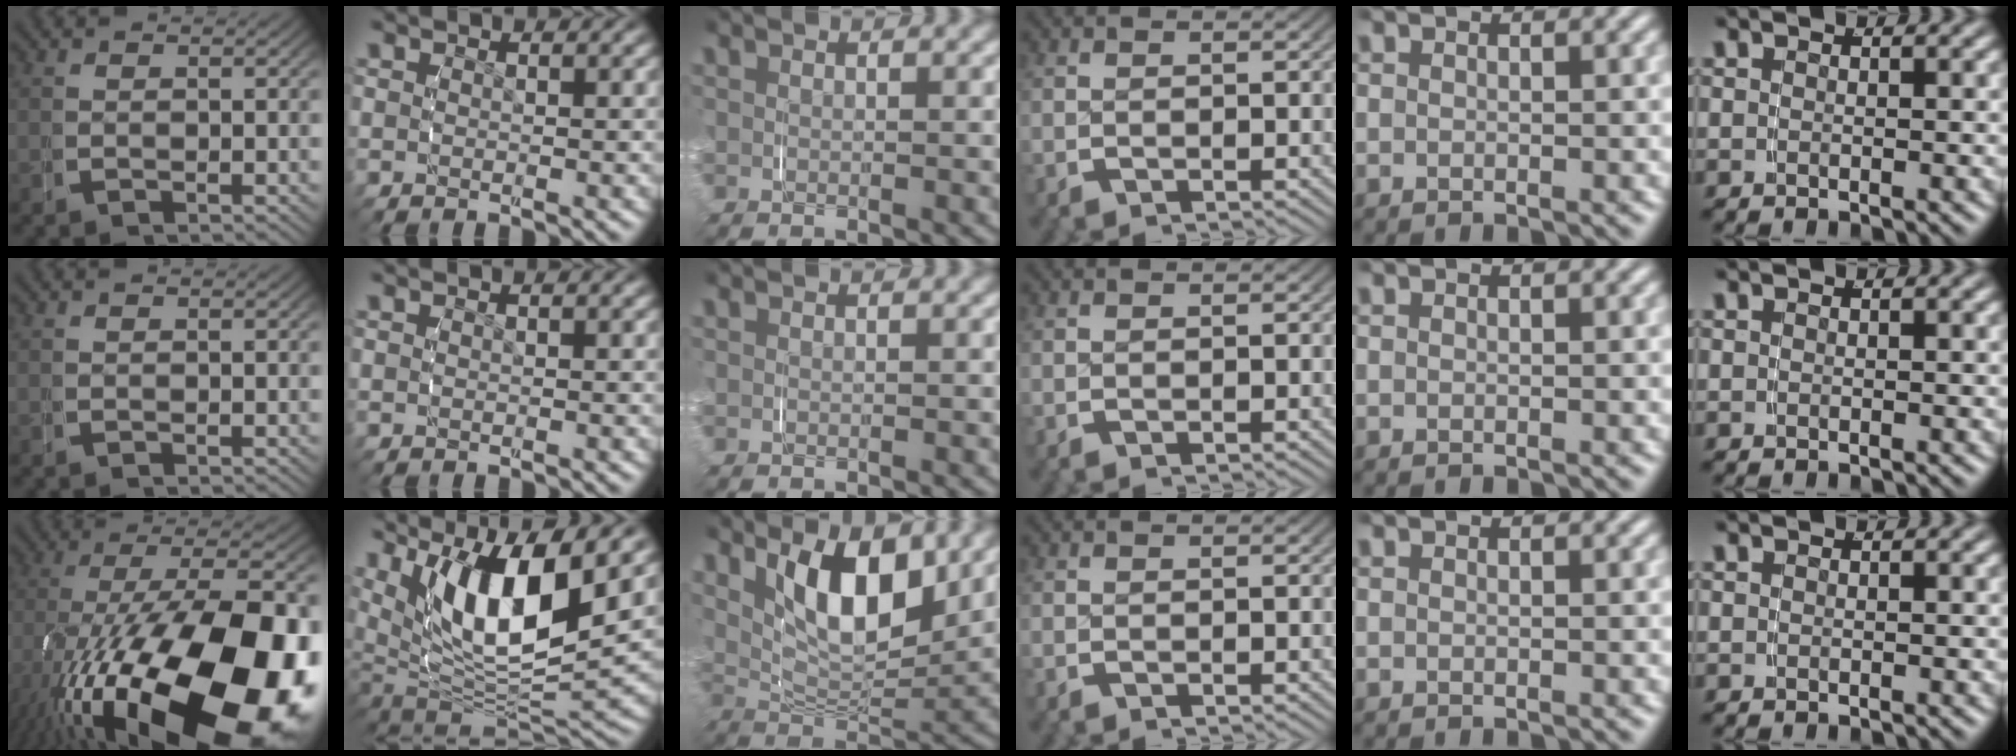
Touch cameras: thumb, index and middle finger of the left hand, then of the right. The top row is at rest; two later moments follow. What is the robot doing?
{"motion": "grasp_and_lifting", "object": "plastic wrap"}